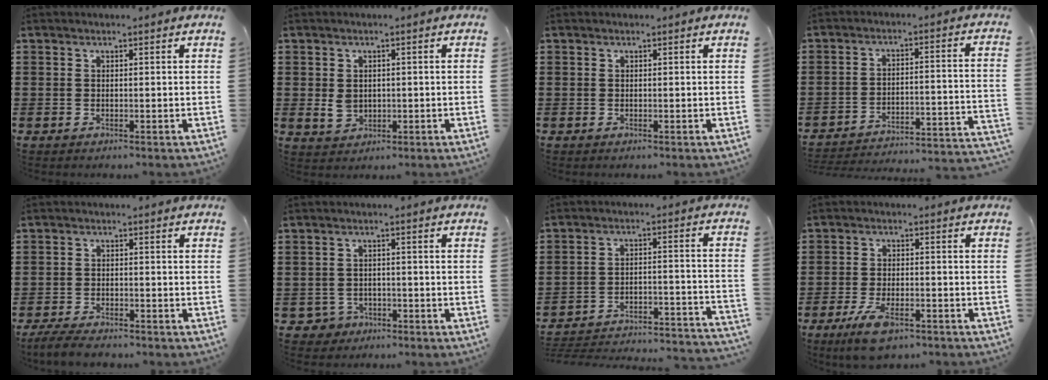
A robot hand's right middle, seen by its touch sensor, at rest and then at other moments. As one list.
[{"total": 3.1, "force": [0.1, 2.5, 1.8], "torque": [-0.032, 0.005, -0.001]}, {"total": 0.0}, {"total": 2.9, "force": [-2.7, 0.1, 0.8], "torque": [-0.023, -0.021, -0.066]}, {"total": 3.7, "force": [-3.5, 0.8, 0.9], "torque": [-0.031, 0.000, -0.076]}, {"total": 2.4, "force": [-1.9, 1.6, 0.2], "torque": [-0.021, -0.002, -0.044]}, {"total": 2.9, "force": [-2.7, 0.4, 1.2], "torque": [-0.029, -0.018, -0.064]}, {"total": 6.4, "force": [-4.2, 2.0, 4.3], "torque": [-0.096, -0.001, -0.080]}]